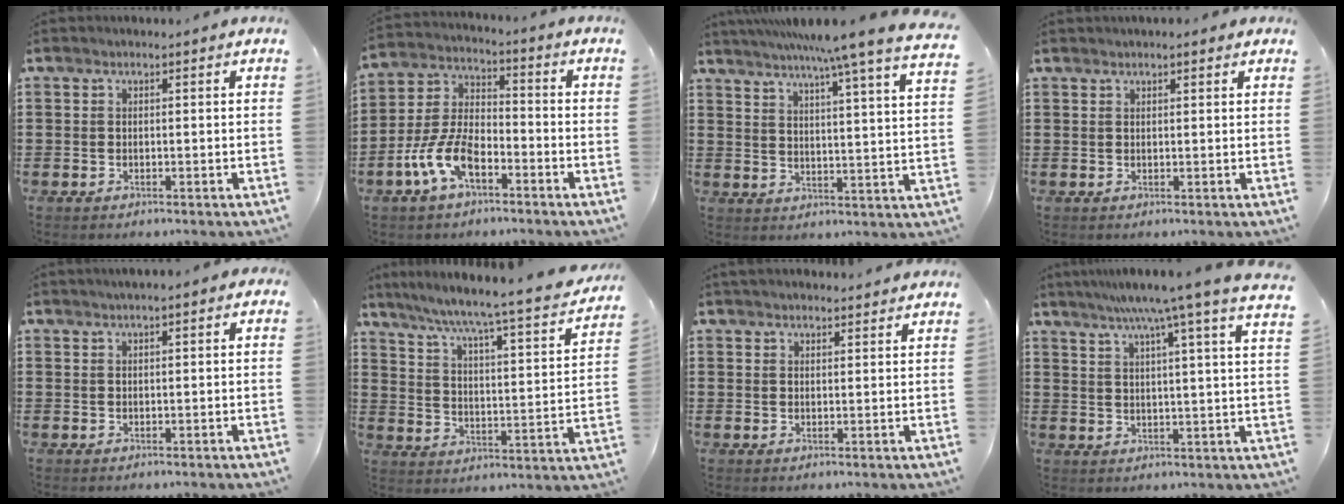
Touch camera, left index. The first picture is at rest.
{"total": 9.1, "force": [-5.4, 3.9, 6.1], "torque": [-0.155, -0.004, -0.110]}
{"total": 7.8, "force": [6.6, -1.7, 3.9], "torque": [-0.092, -0.045, 0.104]}
{"total": 1.2, "force": [1.0, 0.2, 0.5], "torque": [-0.011, 0.002, 0.019]}
{"total": 0.9, "force": [0.6, 0.1, 0.7], "torque": [-0.014, 0.002, 0.011]}
{"total": 5.3, "force": [4.5, -0.6, 2.7], "torque": [-0.076, -0.050, 0.062]}
{"total": 2.1, "force": [2.1, 0.2, 0.0], "torque": [-0.006, 0.000, 0.041]}
{"total": 7.7, "force": [6.0, -1.5, 4.6], "torque": [-0.101, -0.034, 0.095]}